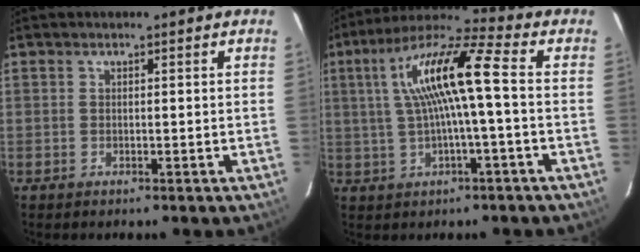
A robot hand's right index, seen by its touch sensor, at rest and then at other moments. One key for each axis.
{"total": 12.9, "fx": 1.2, "fy": 1.2, "fz": 12.8, "tx": -0.245, "ty": 0.023, "tz": 0.022}